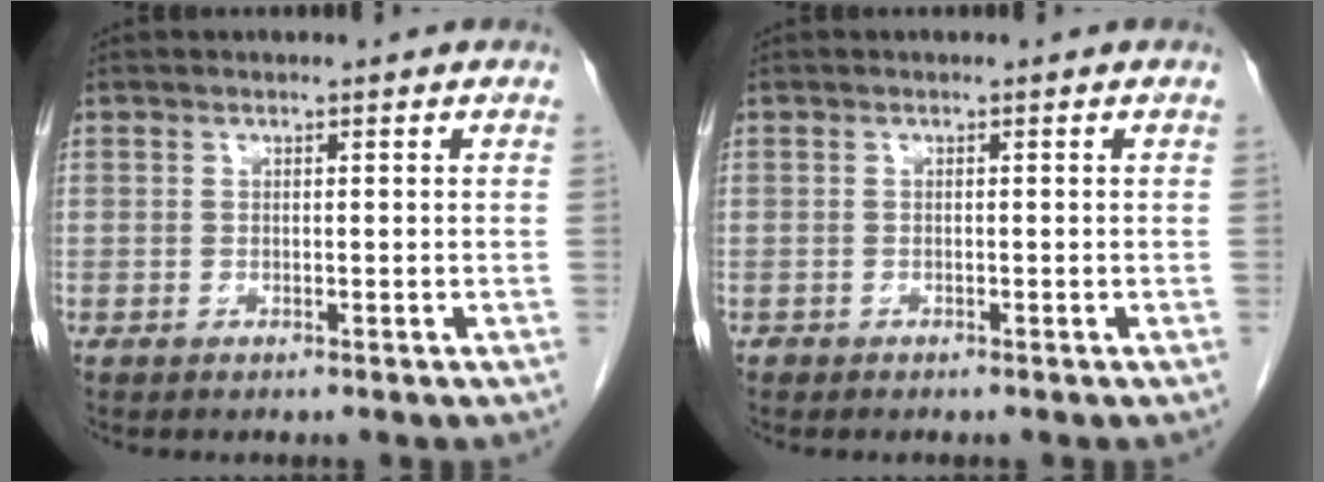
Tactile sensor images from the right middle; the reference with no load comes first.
{"total": 0.0}